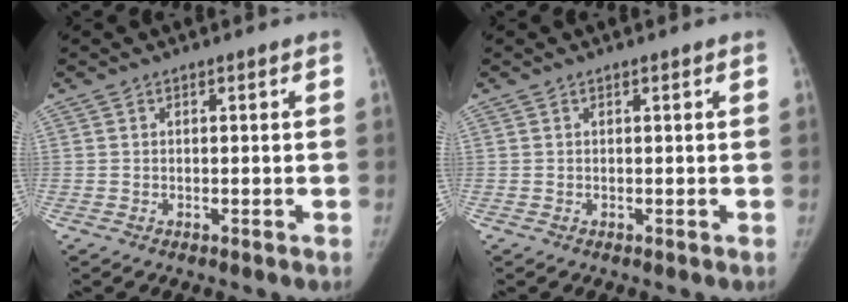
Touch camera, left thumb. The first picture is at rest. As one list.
[{"total": 0.0}]